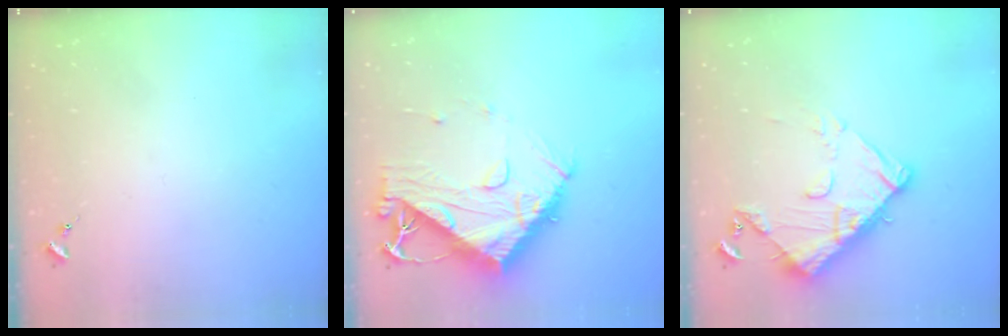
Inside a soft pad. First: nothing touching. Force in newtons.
{"total": 14.2, "press": 14.1, "slide": 1.2}
{"total": 13.0, "press": 13.0, "slide": 1.3}